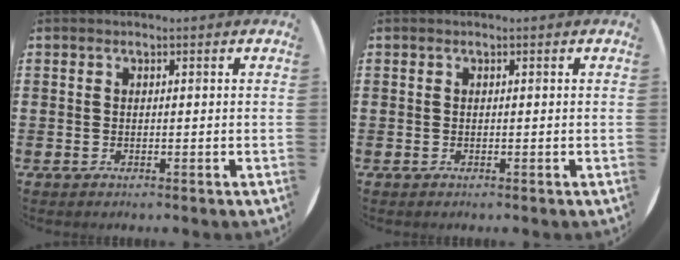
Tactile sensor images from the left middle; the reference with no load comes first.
{"total": 0.0}